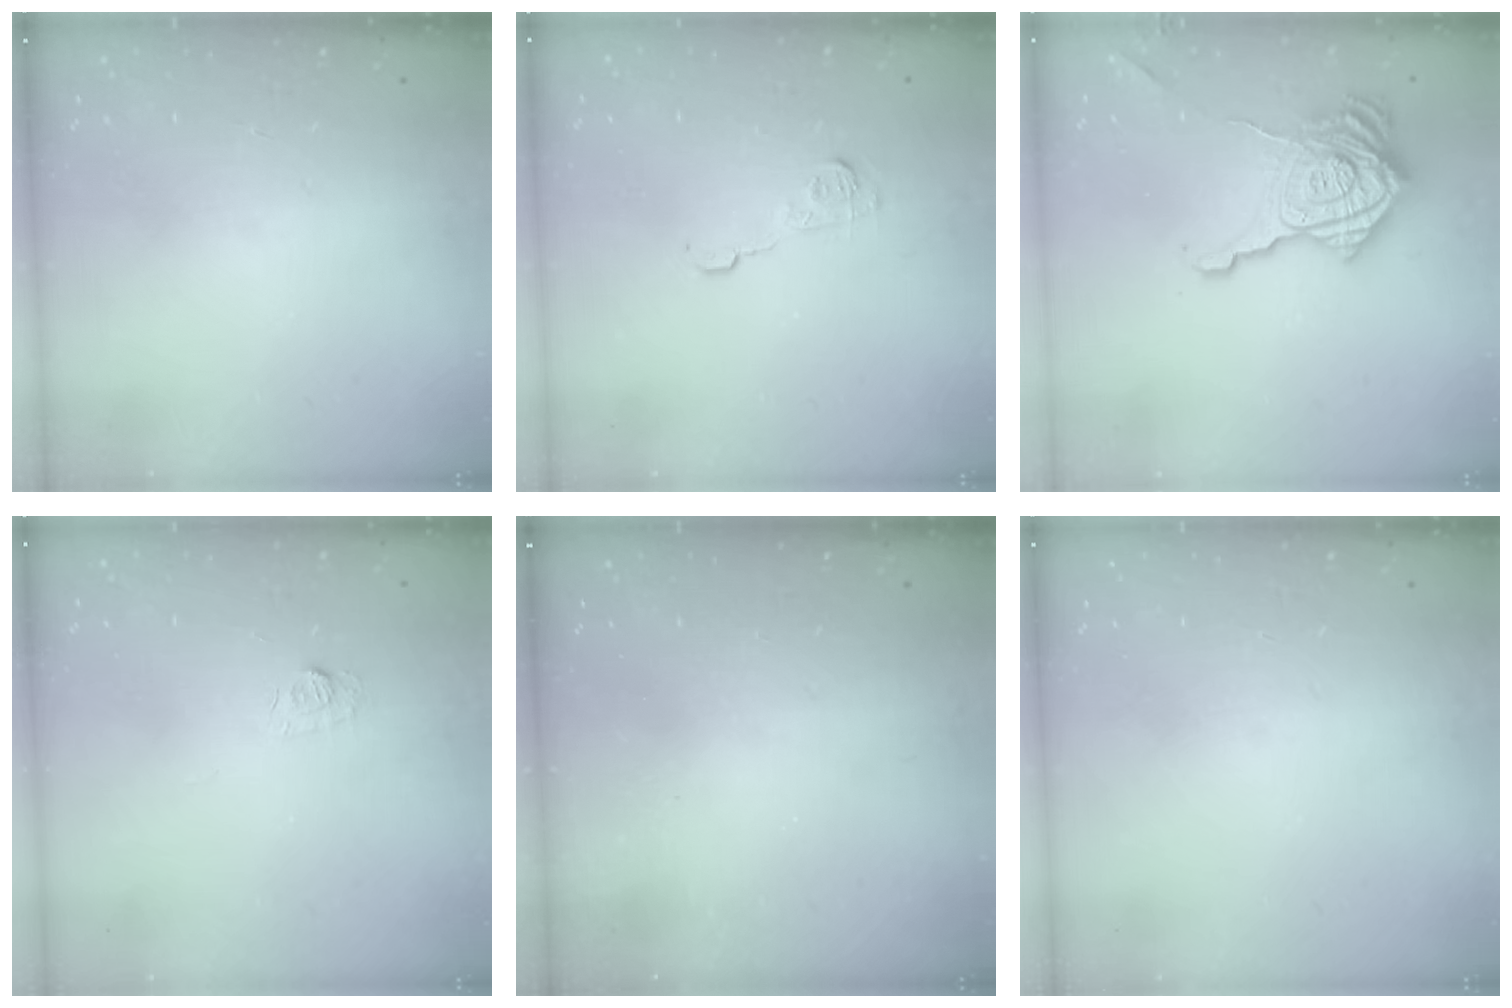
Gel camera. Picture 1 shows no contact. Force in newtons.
{"total": 7.4, "press": 7.3, "slide": 0.6}
{"total": 23.5, "press": 23.4, "slide": 2.0}
{"total": 6.0, "press": 6.0, "slide": 0.6}
{"total": 2.5, "press": 2.4, "slide": 0.8}
{"total": 0.0}